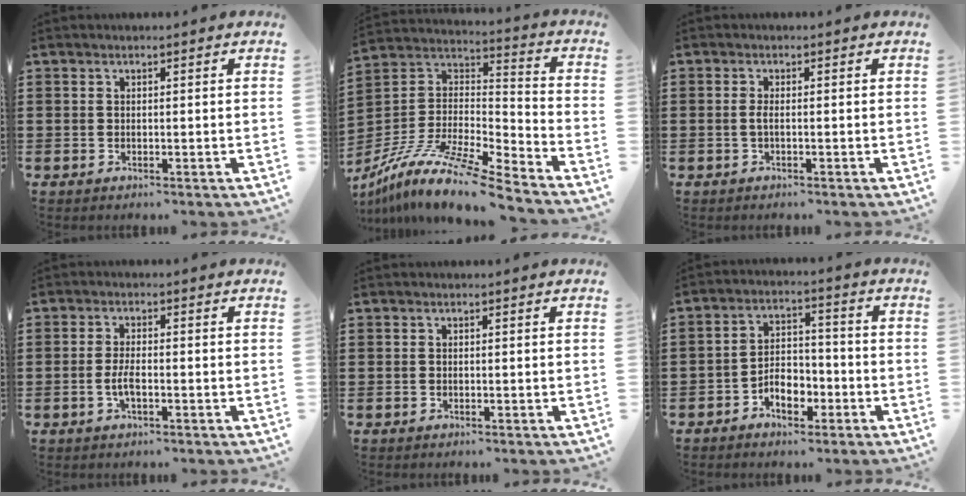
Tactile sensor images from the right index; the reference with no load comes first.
{"total": 13.0, "force": [-10.4, 1.3, 7.8], "torque": [-0.153, 0.010, -0.201]}
{"total": 1.3, "force": [-0.4, 0.2, 1.2], "torque": [-0.039, -0.007, -0.013]}
{"total": 3.0, "force": [-0.8, 0.9, 2.8], "torque": [-0.065, -0.003, -0.020]}
{"total": 0.0}
{"total": 5.7, "force": [-3.0, 3.3, 3.5], "torque": [-0.052, 0.012, -0.056]}